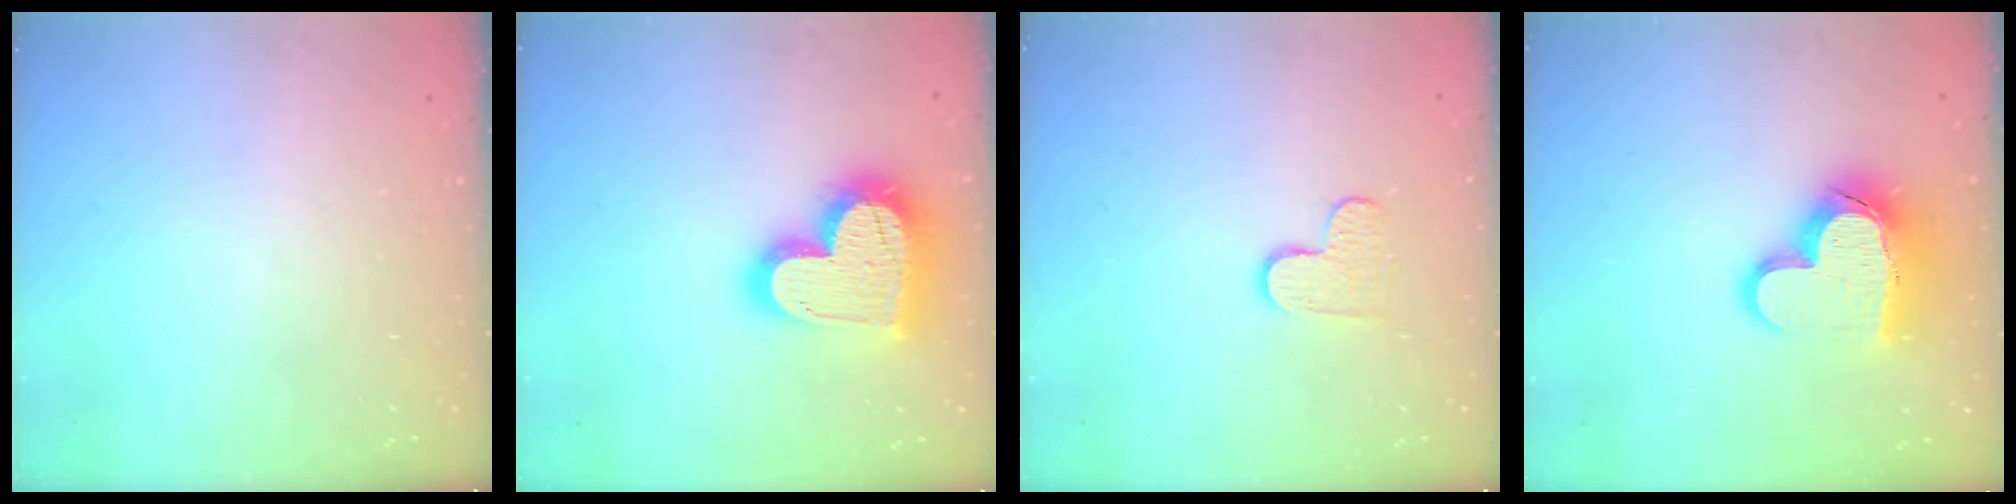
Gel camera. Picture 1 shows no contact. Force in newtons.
{"total": 22.6, "press": 22.5, "slide": 1.8}
{"total": 5.9, "press": 5.9, "slide": 0.5}
{"total": 15.9, "press": 15.8, "slide": 1.5}